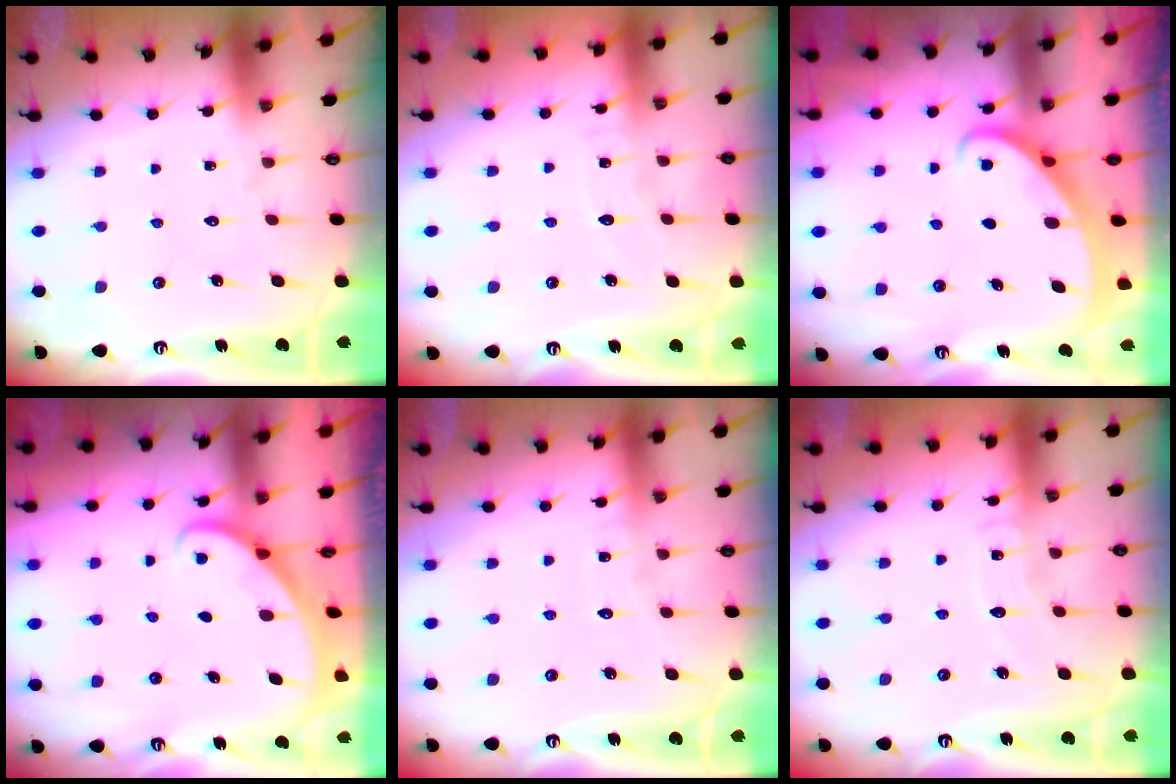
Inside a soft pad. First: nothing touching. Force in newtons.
{"total": 4.4, "press": 4.4, "slide": 0.5}
{"total": 2.3, "press": 2.3, "slide": 0.2}
{"total": 1.9, "press": 1.9, "slide": 0.1}
{"total": 2.8, "press": 2.8, "slide": 0.2}
{"total": 5.7, "press": 5.7, "slide": 0.6}